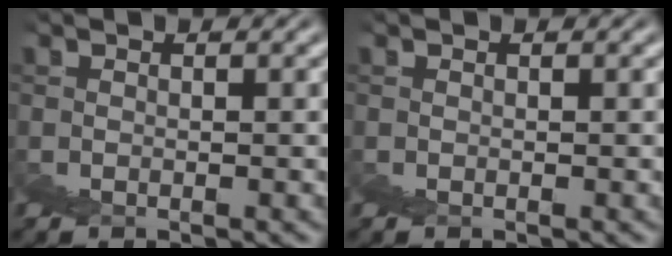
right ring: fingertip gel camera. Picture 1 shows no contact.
{"total": 0.0}